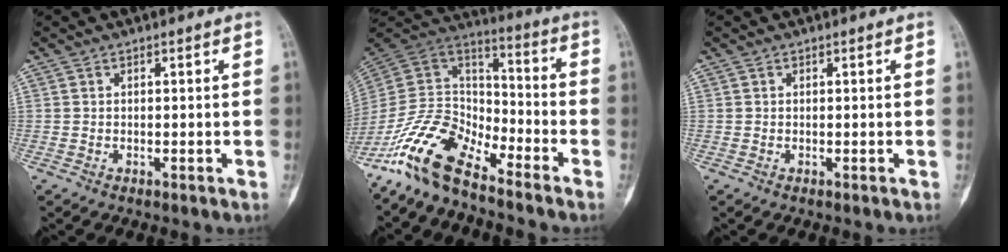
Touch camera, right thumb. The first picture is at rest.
{"total": 14.1, "force": [-11.0, 5.4, 7.1], "torque": [-0.119, 0.084, -0.221]}
{"total": 0.0}